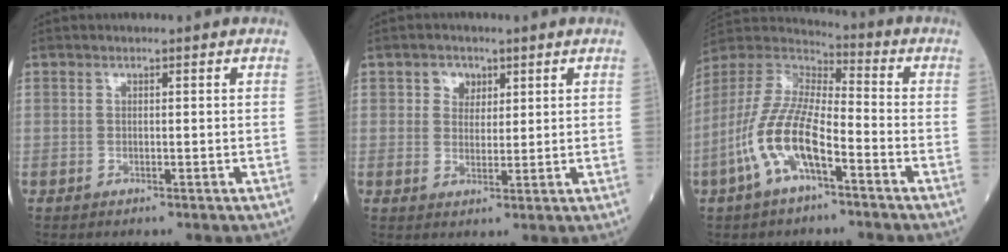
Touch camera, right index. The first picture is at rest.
{"total": 3.0, "force": [1.5, 2.4, 1.1], "torque": [-0.015, 0.004, 0.023]}
{"total": 12.9, "force": [-5.5, 3.9, 11.0], "torque": [-0.244, 0.005, -0.109]}